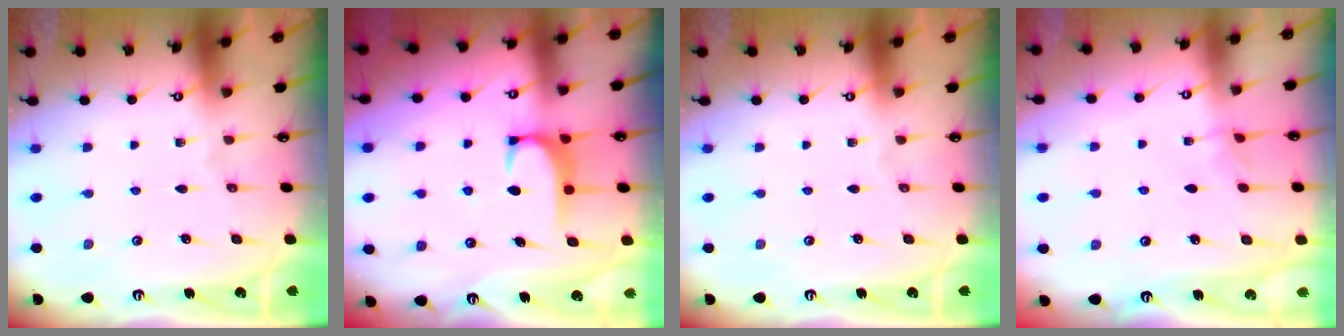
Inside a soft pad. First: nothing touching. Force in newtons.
{"total": 2.0, "press": 1.9, "slide": 0.5}
{"total": 0.0}
{"total": 2.7, "press": 2.7, "slide": 0.2}